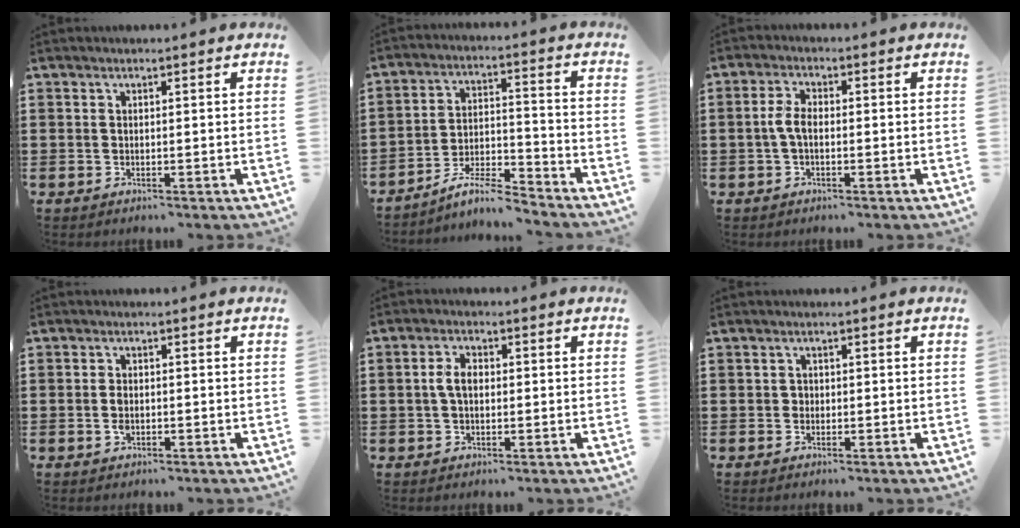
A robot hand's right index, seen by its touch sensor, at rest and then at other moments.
{"total": 6.5, "force": [-5.8, 0.6, 2.8], "torque": [-0.057, -0.001, -0.114]}
{"total": 3.4, "force": [-0.6, 1.7, 2.9], "torque": [-0.077, -0.004, -0.017]}
{"total": 1.8, "force": [-0.3, 1.0, 1.5], "torque": [-0.037, -0.001, -0.009]}
{"total": 3.4, "force": [0.1, 1.9, 2.8], "torque": [-0.063, 0.006, -0.002]}
{"total": 0.8, "force": [0.0, 0.7, 0.2], "torque": [-0.006, 0.003, -0.001]}